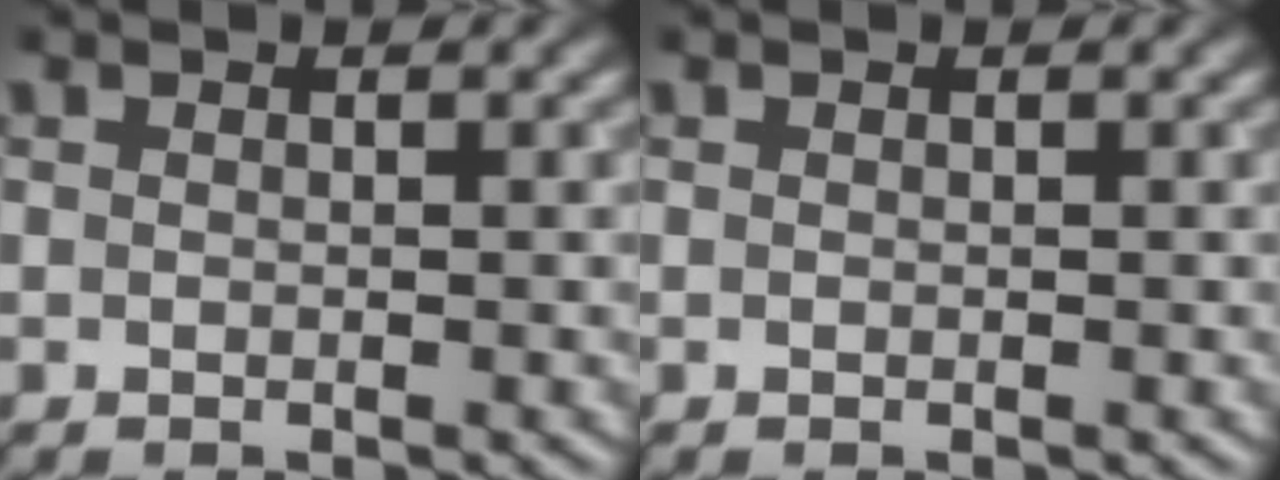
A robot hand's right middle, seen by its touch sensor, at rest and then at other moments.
{"total": 0.0}